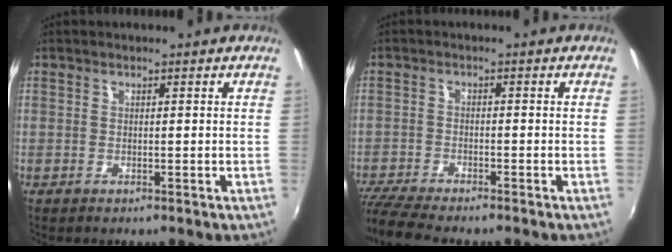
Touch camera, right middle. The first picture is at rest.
{"total": 8.3, "force": [-7.5, 0.7, 3.5], "torque": [-0.100, -0.031, -0.136]}